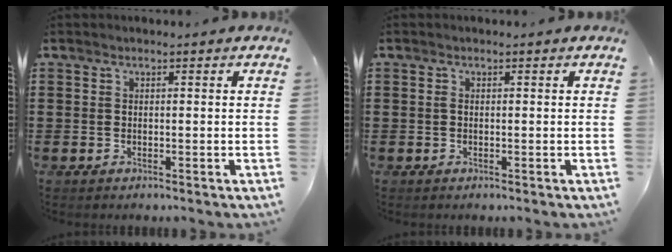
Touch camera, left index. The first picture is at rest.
{"total": 0.6, "force": [0.0, 0.2, 0.6], "torque": [-0.013, -0.002, 0.000]}